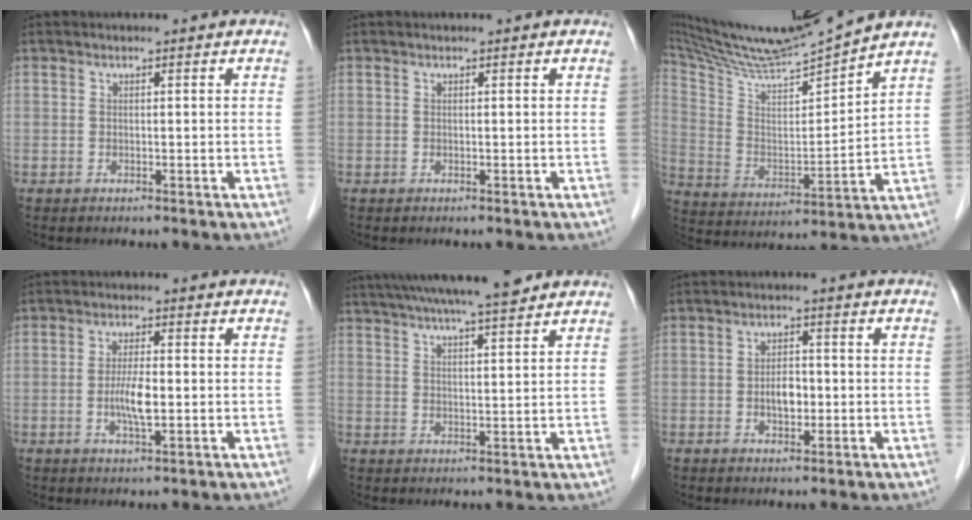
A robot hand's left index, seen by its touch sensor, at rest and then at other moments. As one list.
[{"total": 0.0}, {"total": 15.7, "force": [14.7, -1.3, 5.5], "torque": [-0.114, -0.005, 0.265]}, {"total": 4.1, "force": [-0.7, 0.7, 4.0], "torque": [-0.080, -0.004, -0.011]}, {"total": 14.1, "force": [12.1, 0.7, 7.2], "torque": [-0.124, 0.026, 0.178]}, {"total": 3.0, "force": [-0.6, 1.6, 2.4], "torque": [-0.041, 0.004, -0.008]}]